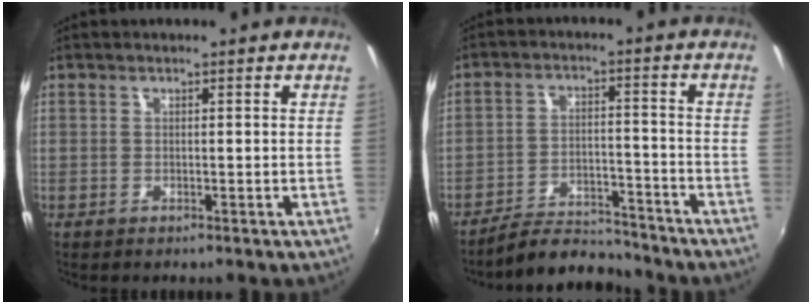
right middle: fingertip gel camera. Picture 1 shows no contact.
{"total": 9.2, "force": [-8.9, 1.9, 1.8], "torque": [-0.052, 0.008, -0.136]}